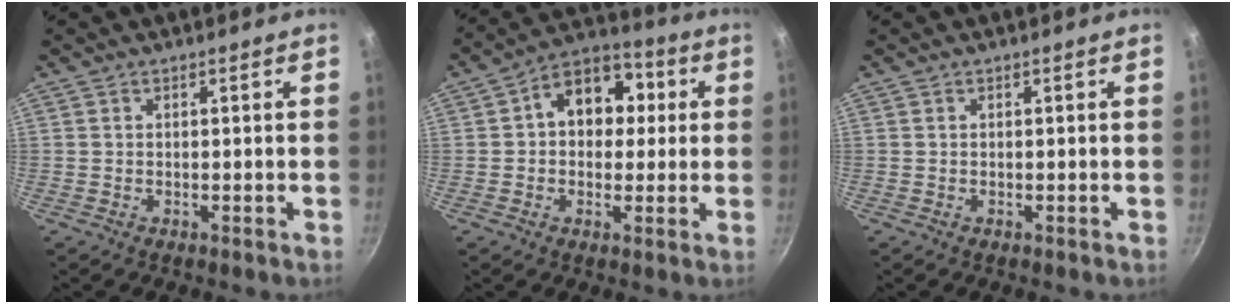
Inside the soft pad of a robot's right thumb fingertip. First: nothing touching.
{"total": 12.0, "force": [2.0, 9.1, 7.6], "torque": [-0.061, 0.024, 0.012]}
{"total": 0.0}